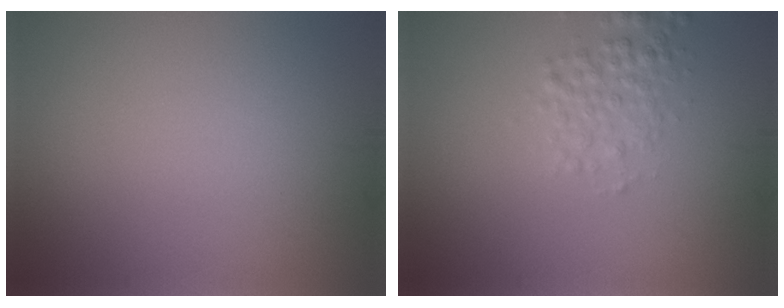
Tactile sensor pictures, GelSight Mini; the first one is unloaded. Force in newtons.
{"total": 2.4, "press": 2.4, "slide": 0.1}